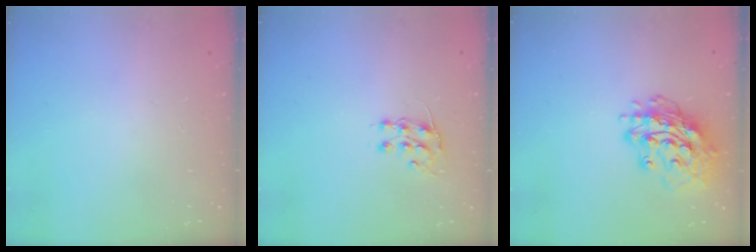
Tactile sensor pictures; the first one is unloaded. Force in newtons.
{"total": 6.4, "press": 6.4, "slide": 0.5}
{"total": 15.9, "press": 15.8, "slide": 1.3}